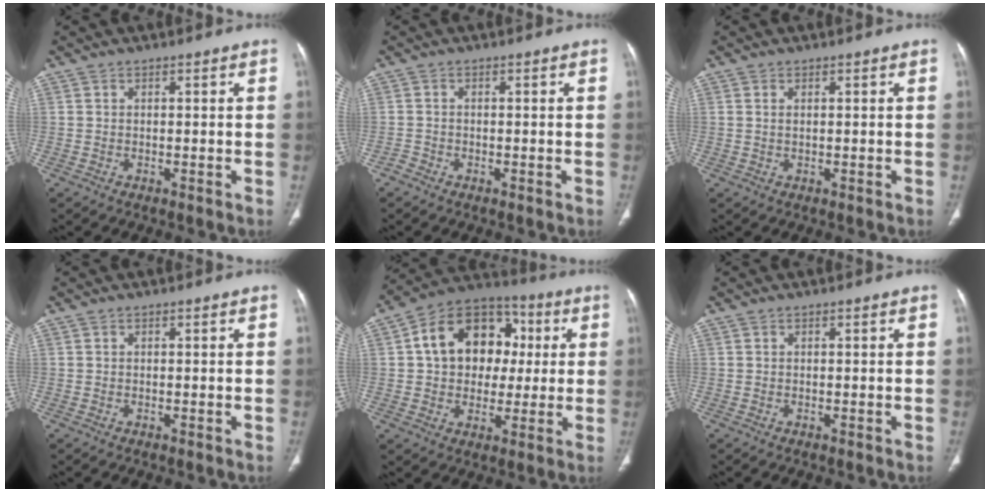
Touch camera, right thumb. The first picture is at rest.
{"total": 1.0, "force": [-0.8, 0.5, 0.0], "torque": [-0.003, 0.000, -0.022]}
{"total": 0.8, "force": [0.3, 0.4, 0.6], "torque": [-0.017, 0.003, 0.008]}
{"total": 0.0}
{"total": 17.4, "force": [2.8, 13.3, 10.9], "torque": [-0.132, 0.023, 0.038]}
{"total": 0.0}